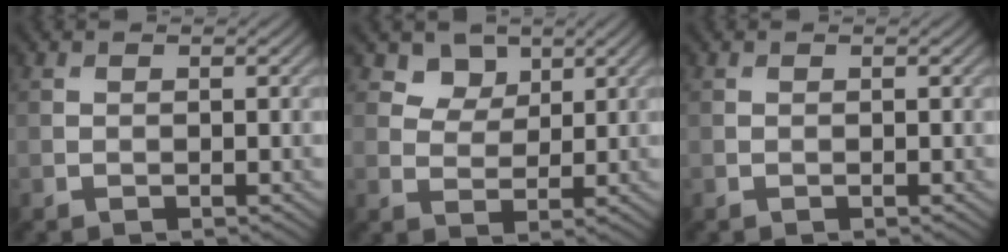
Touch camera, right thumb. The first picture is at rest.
{"total": 3.6, "force": [2.4, 2.4, 1.1], "torque": [-0.030, -0.015, 0.048]}
{"total": 0.0}